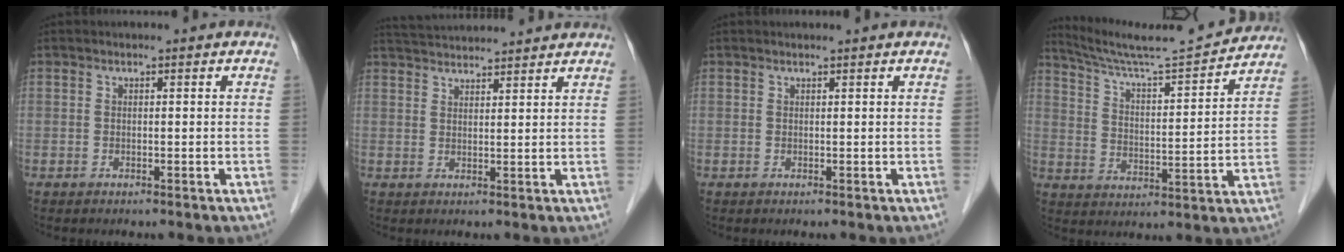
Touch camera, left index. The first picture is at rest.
{"total": 10.3, "force": [9.9, 0.2, 2.9], "torque": [-0.056, 0.035, 0.148]}
{"total": 0.9, "force": [0.9, -0.2, 0.2], "torque": [-0.007, 0.004, 0.018]}
{"total": 15.3, "force": [14.7, -0.9, 4.2], "torque": [-0.084, -0.013, 0.229]}